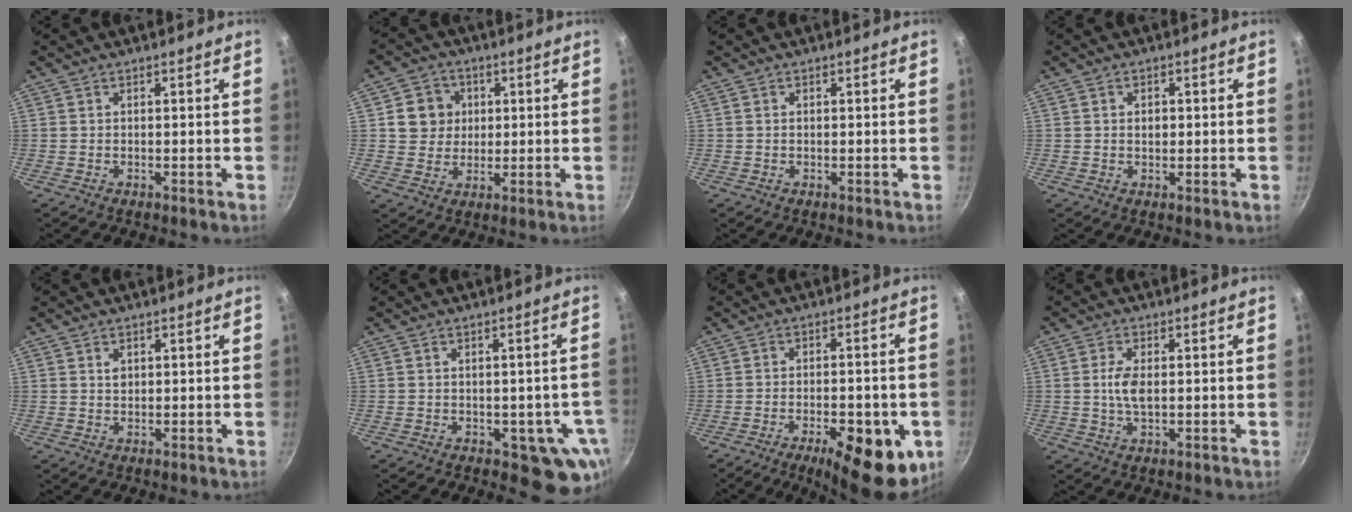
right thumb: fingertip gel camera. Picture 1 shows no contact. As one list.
[{"total": 7.4, "force": [1.6, 6.8, 2.3], "torque": [-0.003, 0.006, 0.022]}, {"total": 0.5, "force": [0.1, 0.4, 0.4], "torque": [-0.006, 0.002, 0.003]}, {"total": 2.1, "force": [0.2, 1.5, 1.4], "torque": [-0.016, 0.002, 0.003]}, {"total": 1.5, "force": [0.6, 1.1, 0.9], "torque": [-0.011, -0.001, 0.010]}, {"total": 8.4, "force": [-2.3, 5.0, 6.4], "torque": [-0.021, 0.009, -0.024]}, {"total": 16.0, "force": [-6.4, 6.3, 13.2], "torque": [-0.144, 0.007, -0.081]}, {"total": 4.6, "force": [0.3, 2.3, 4.0], "torque": [-0.080, 0.001, 0.003]}]